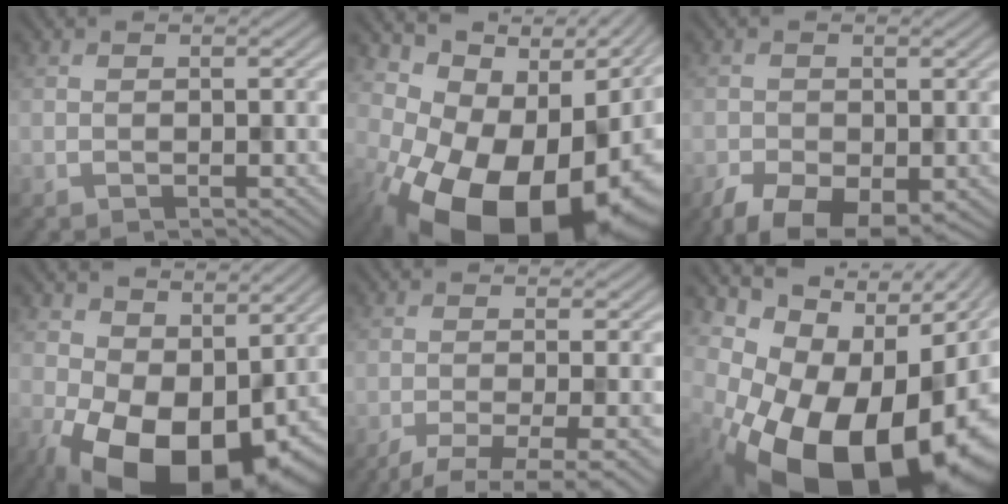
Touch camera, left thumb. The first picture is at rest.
{"total": 19.2, "force": [-4.4, 11.5, 14.8], "torque": [-0.217, -0.027, -0.060]}
{"total": 6.8, "force": [-3.7, 3.7, 4.3], "torque": [-0.084, -0.022, -0.060]}
{"total": 14.4, "force": [-1.9, 9.1, 11.0], "torque": [-0.183, -0.022, -0.025]}
{"total": 6.2, "force": [-3.7, 1.4, 4.8], "torque": [-0.067, -0.003, -0.064]}
{"total": 21.4, "force": [-6.7, 13.9, 14.8], "torque": [-0.236, -0.033, -0.086]}